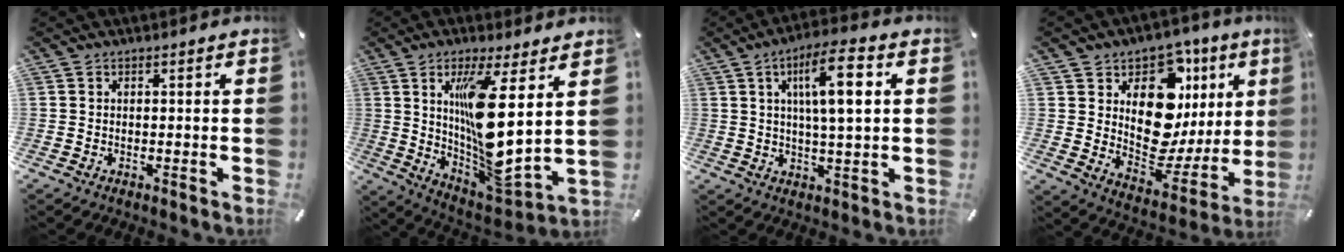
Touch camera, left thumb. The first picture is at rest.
{"total": 16.3, "force": [5.6, 3.4, 14.9], "torque": [-0.269, -0.062, 0.084]}
{"total": 11.9, "force": [3.4, 3.0, 11.0], "torque": [-0.186, 0.003, 0.050]}
{"total": 15.6, "force": [6.0, 10.7, 9.5], "torque": [-0.127, -0.067, 0.105]}